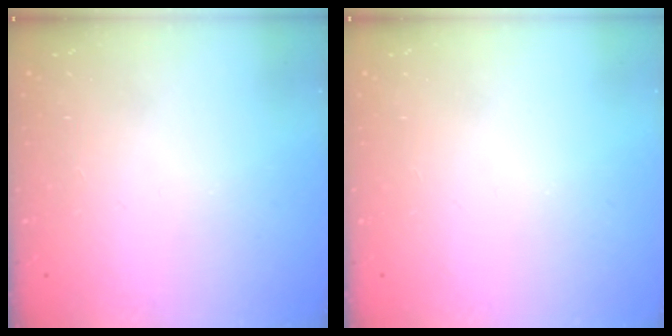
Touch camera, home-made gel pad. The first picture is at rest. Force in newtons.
{"total": 0.0}